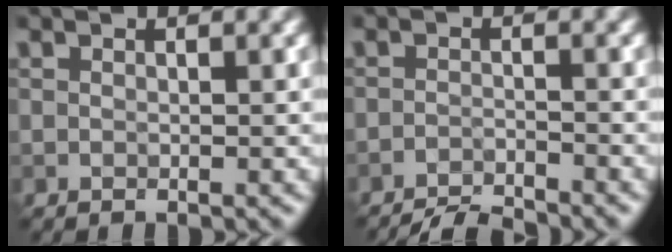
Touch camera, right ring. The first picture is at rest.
{"total": 4.0, "force": [-3.8, 0.5, 1.3], "torque": [-0.021, -0.003, -0.071]}